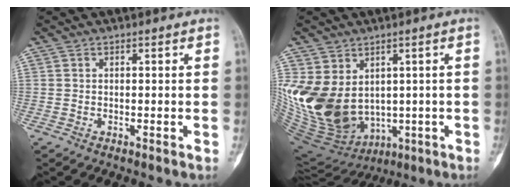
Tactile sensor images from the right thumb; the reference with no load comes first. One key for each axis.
{"total": 19.8, "fx": 0.7, "fy": 15.1, "fz": 12.7, "tx": -0.264, "ty": -0.007, "tz": 0.055}